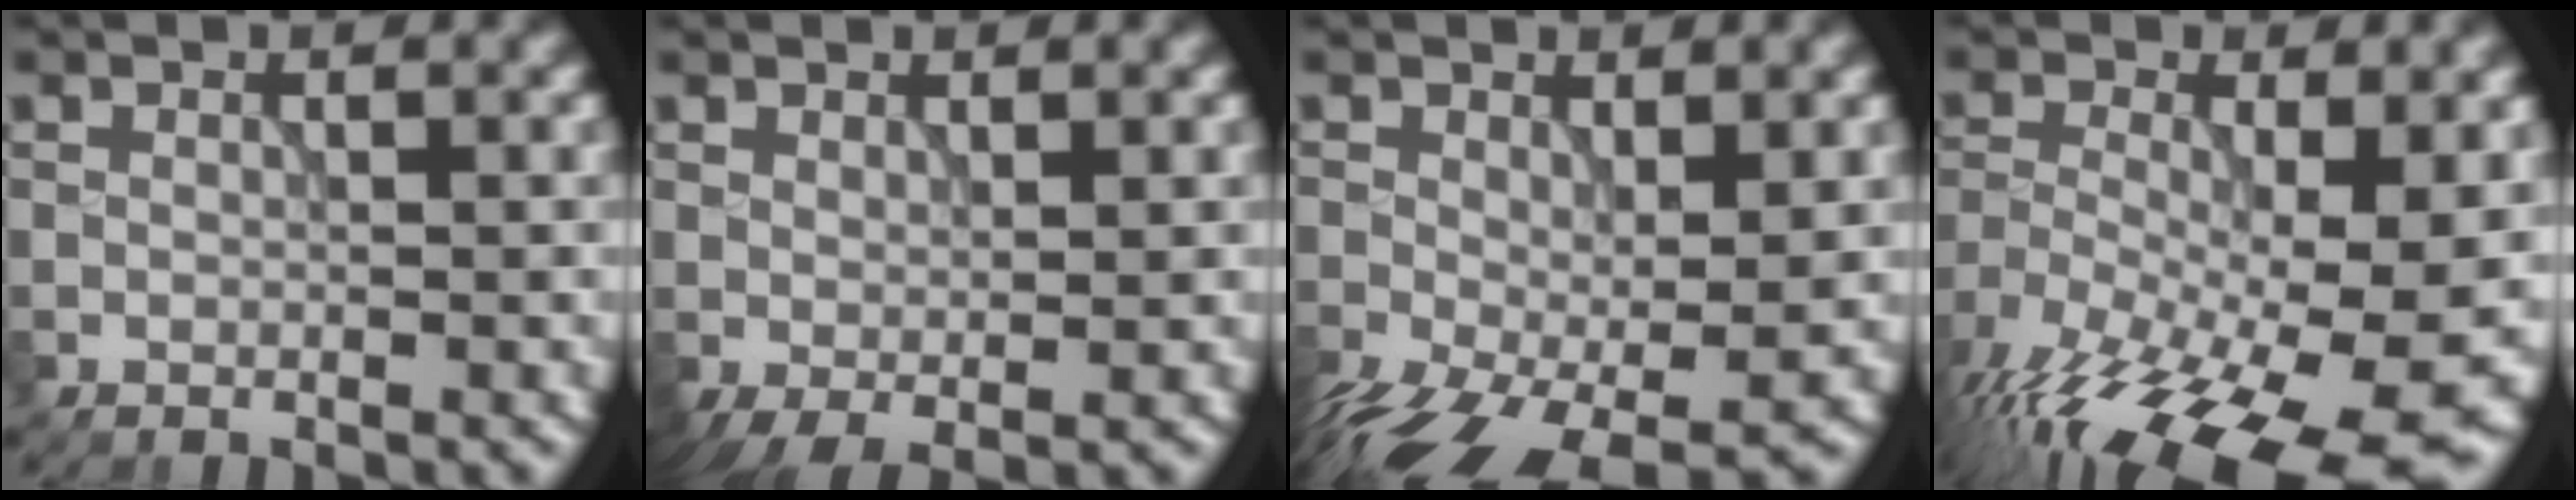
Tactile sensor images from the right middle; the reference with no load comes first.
{"total": 1.6, "force": [0.1, 0.6, 1.5], "torque": [-0.035, -0.002, 0.004]}
{"total": 9.2, "force": [-4.1, 4.1, 7.2], "torque": [-0.154, -0.042, -0.058]}
{"total": 16.9, "force": [-8.4, 6.5, 13.2], "torque": [-0.240, -0.026, -0.123]}